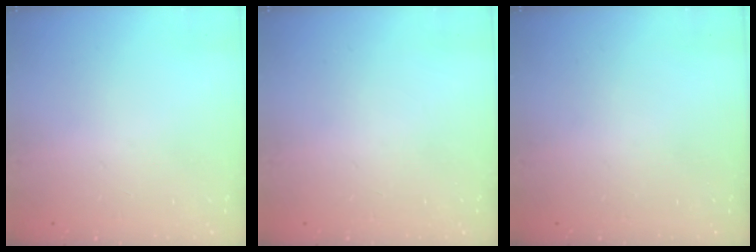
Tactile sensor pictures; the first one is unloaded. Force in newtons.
{"total": 0.0}
{"total": 0.0}